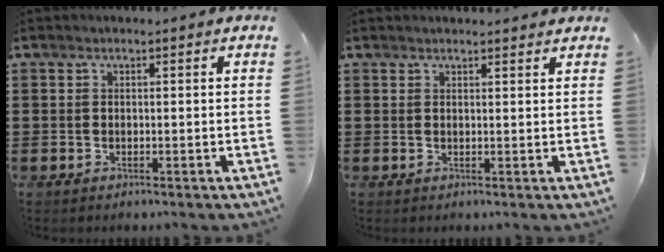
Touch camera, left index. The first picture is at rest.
{"total": 1.2, "force": [1.2, 0.0, 0.2], "torque": [-0.005, -0.001, 0.023]}